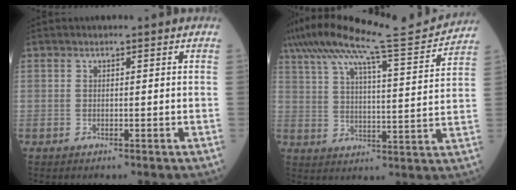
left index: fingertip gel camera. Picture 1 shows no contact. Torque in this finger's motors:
{"motor_torque": [1.05, -1.09, 0.36, 0.16]}